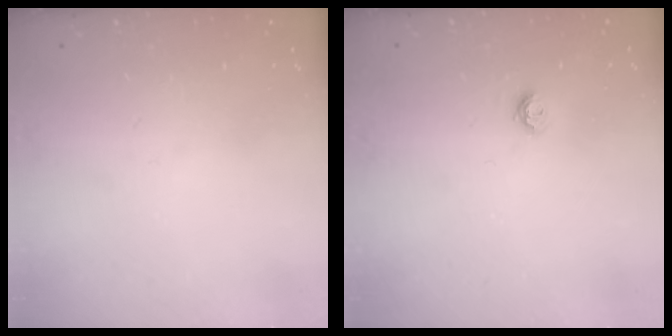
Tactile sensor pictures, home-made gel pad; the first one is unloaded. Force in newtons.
{"total": 5.8, "press": 5.8, "slide": 0.3}